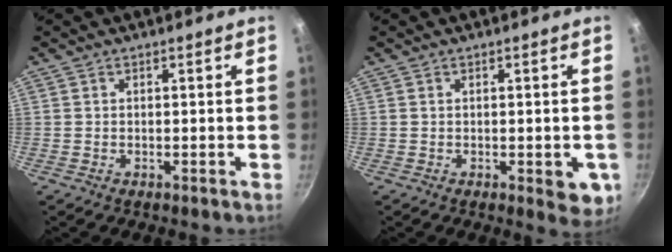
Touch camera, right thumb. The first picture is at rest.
{"total": 5.3, "force": [-1.3, 2.1, 4.6], "torque": [-0.045, -0.007, -0.015]}